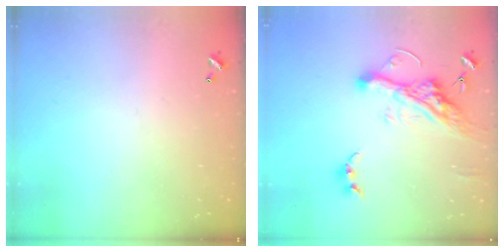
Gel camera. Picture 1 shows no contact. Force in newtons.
{"total": 12.9, "press": 12.8, "slide": 1.9}